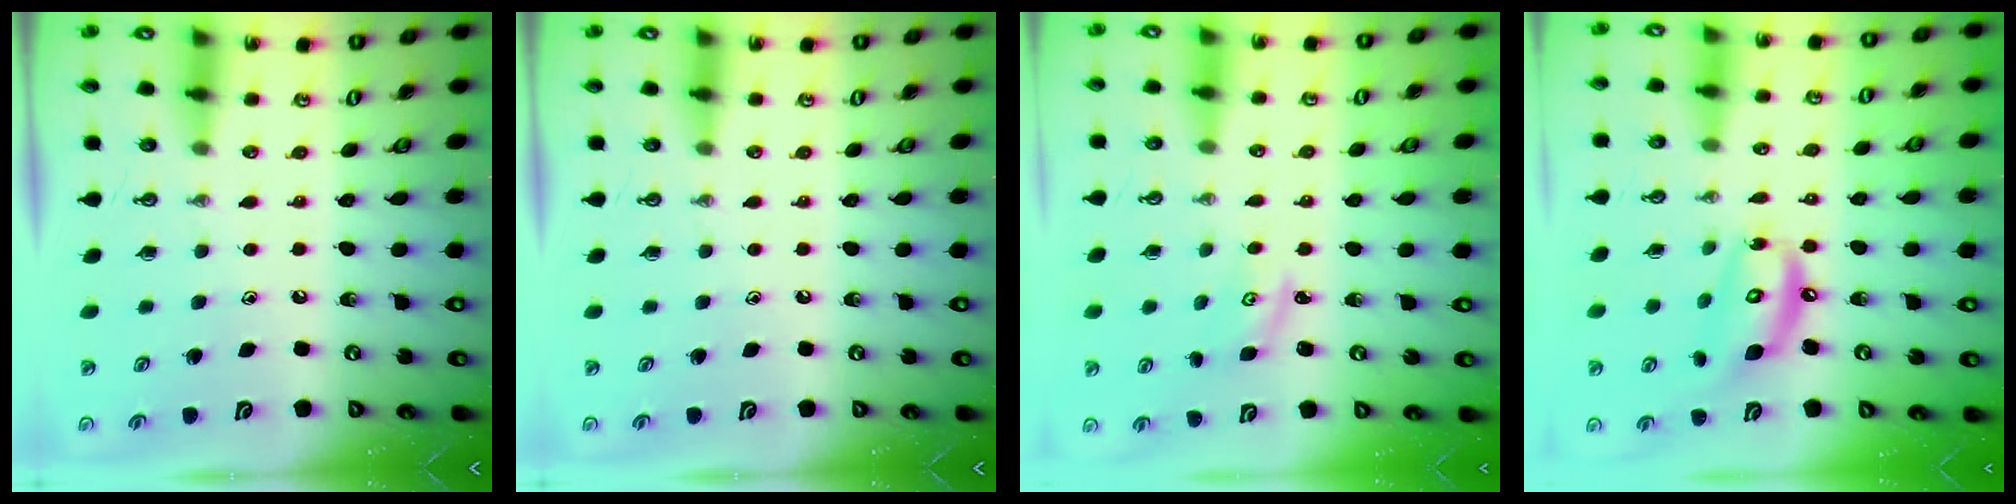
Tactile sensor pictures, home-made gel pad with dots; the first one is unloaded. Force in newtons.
{"total": 0.0}
{"total": 2.7, "press": 2.7, "slide": 0.4}
{"total": 12.2, "press": 12.1, "slide": 1.2}